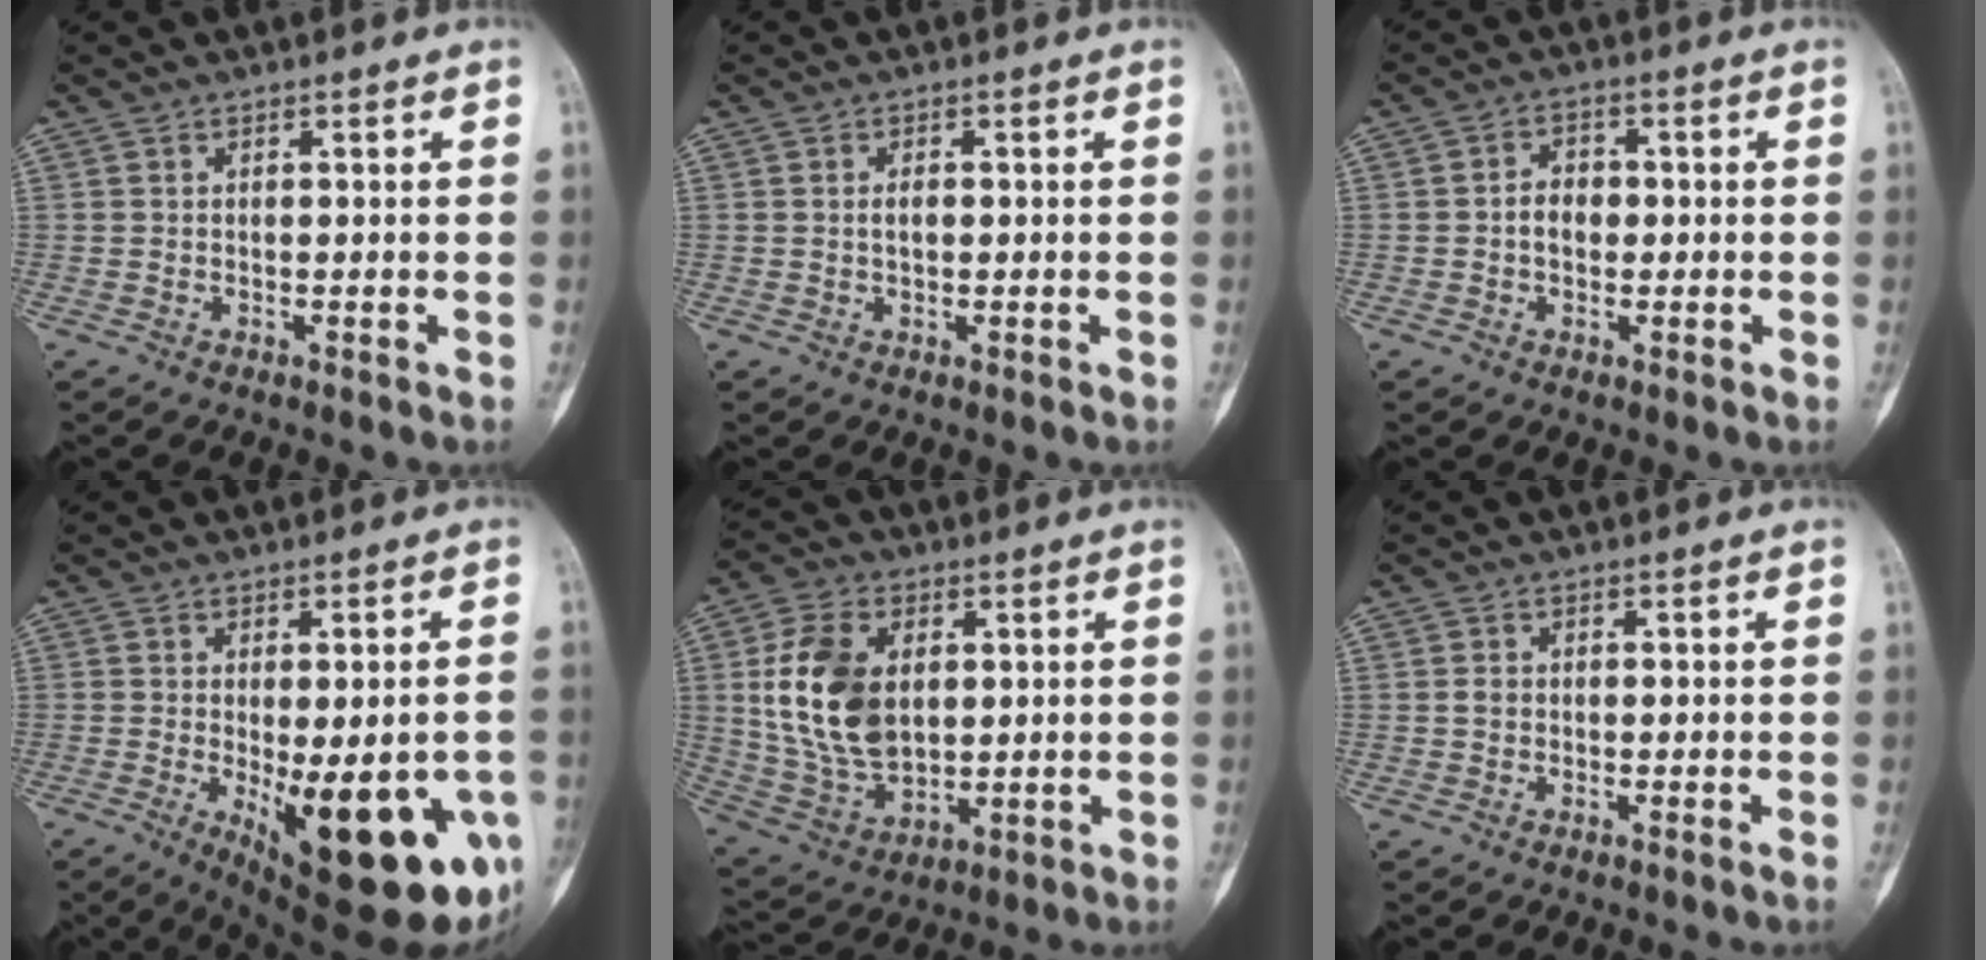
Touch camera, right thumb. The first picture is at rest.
{"total": 1.6, "force": [0.0, 0.9, 1.3], "torque": [-0.018, 0.002, -0.001]}
{"total": 4.0, "force": [-0.4, 3.1, 2.5], "torque": [-0.024, 0.014, -0.013]}
{"total": 21.1, "force": [-6.4, 7.5, 18.6], "torque": [-0.198, -0.018, -0.062]}
{"total": 16.4, "force": [2.8, 10.5, 12.3], "torque": [-0.225, -0.009, 0.062]}
{"total": 0.9, "force": [-0.2, 0.4, 0.8], "torque": [-0.021, -0.002, -0.007]}